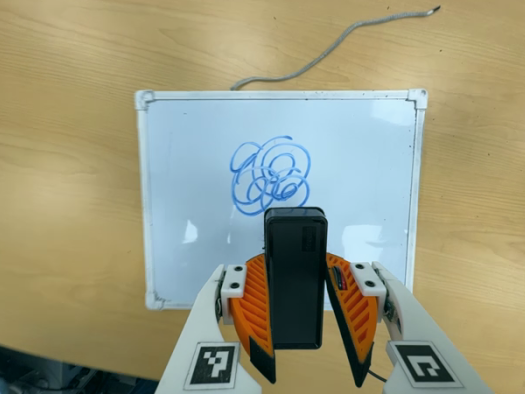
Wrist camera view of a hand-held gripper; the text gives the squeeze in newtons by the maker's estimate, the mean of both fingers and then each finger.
{"total": 5.0, "left": 4.5, "right": 5.5}